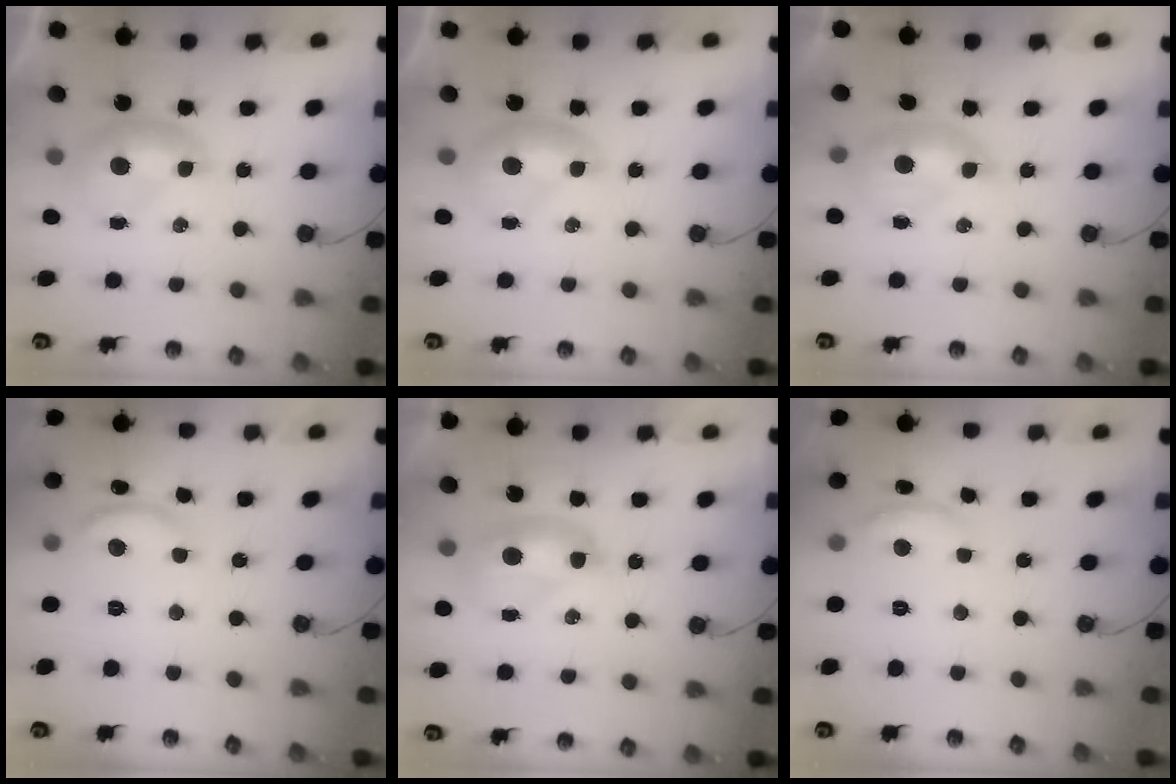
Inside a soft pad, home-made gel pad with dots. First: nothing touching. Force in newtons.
{"total": 0.0}
{"total": 1.9, "press": 1.7, "slide": 0.6}
{"total": 4.1, "press": 4.0, "slide": 0.5}
{"total": 2.6, "press": 2.6, "slide": 0.1}
{"total": 2.6, "press": 2.6, "slide": 0.5}